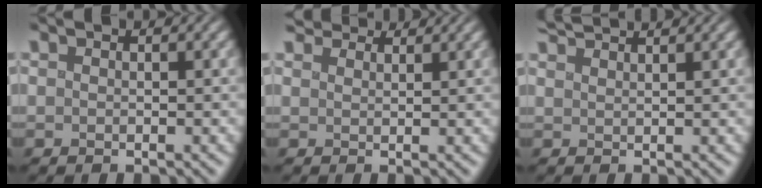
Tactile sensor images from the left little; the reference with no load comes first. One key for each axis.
{"total": 5.3, "fx": 4.7, "fy": 1.8, "fz": 1.8, "tx": -0.044, "ty": 0.014, "tz": 0.063}
{"total": 2.9, "fx": 2.8, "fy": 0.1, "fz": 0.8, "tx": -0.007, "ty": 0.012, "tz": 0.044}